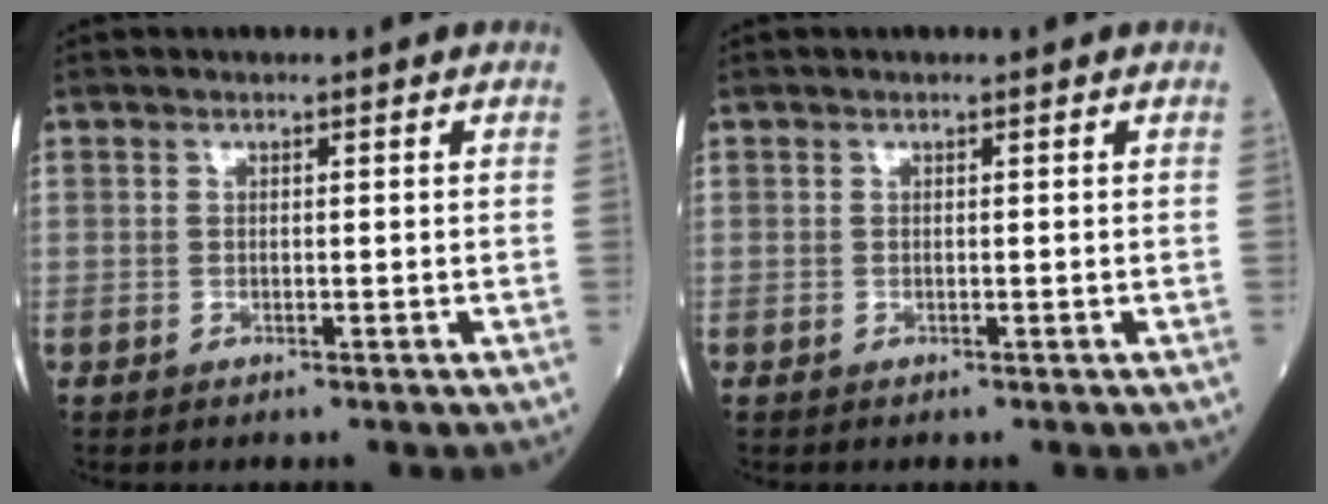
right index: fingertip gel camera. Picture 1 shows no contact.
{"total": 0.0}